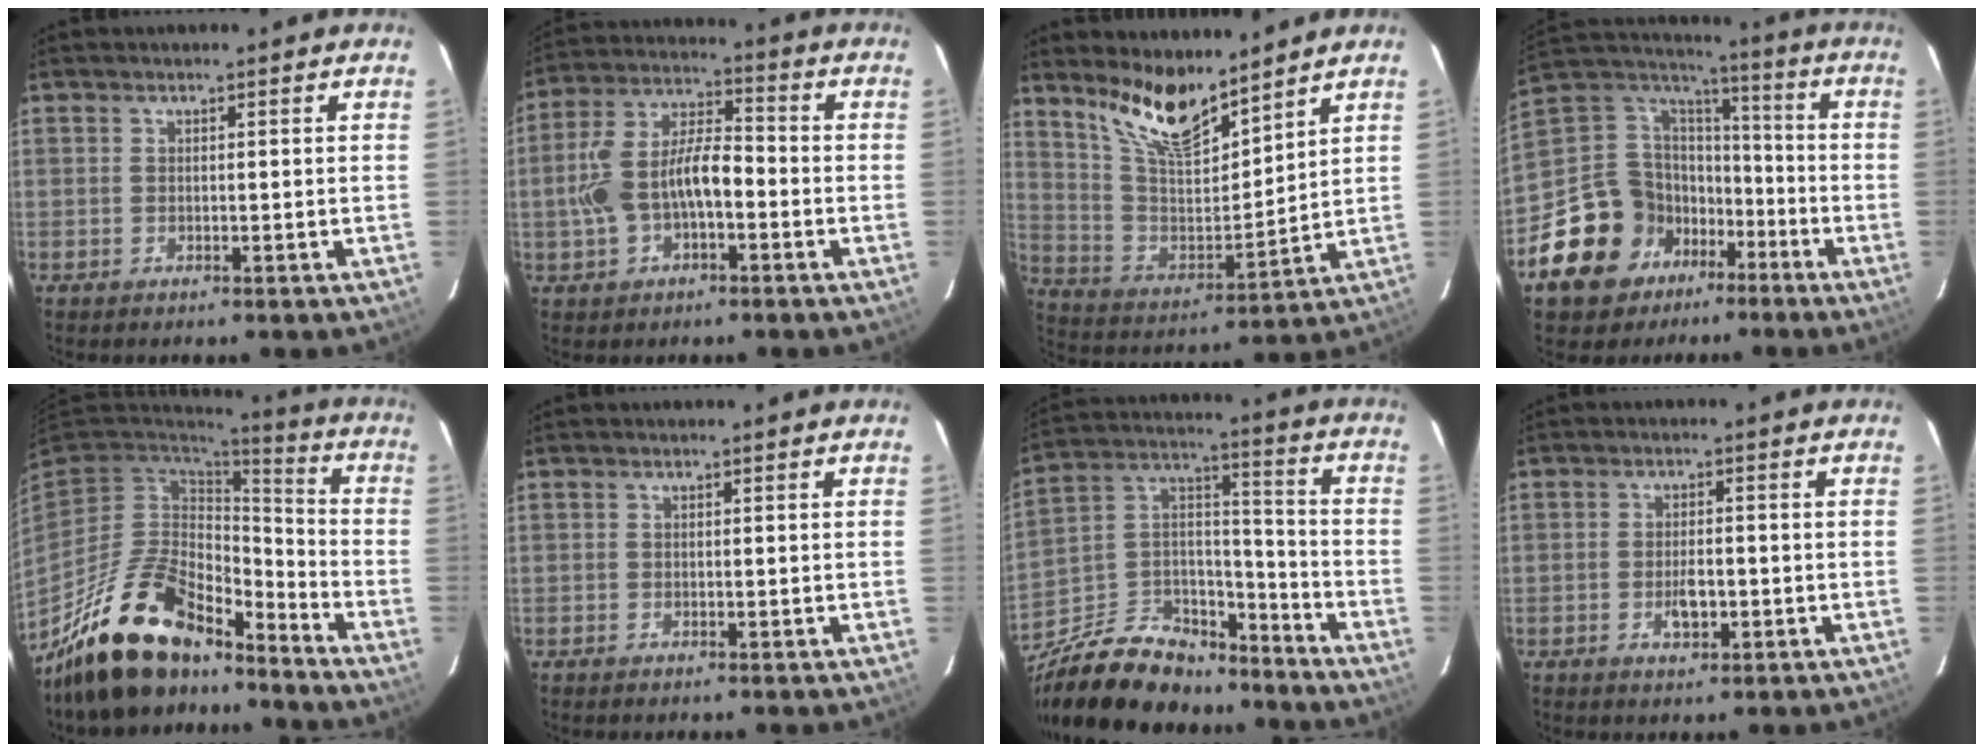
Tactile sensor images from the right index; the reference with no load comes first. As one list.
[{"total": 11.9, "force": [-2.8, 5.9, 9.9], "torque": [-0.207, 0.017, -0.046]}, {"total": 13.6, "force": [10.7, 3.7, 7.4], "torque": [-0.146, -0.011, 0.210]}, {"total": 17.1, "force": [-9.0, 13.4, 5.6], "torque": [-0.151, 0.049, -0.146]}, {"total": 19.9, "force": [-15.2, 8.1, 9.9], "torque": [-0.208, 0.003, -0.259]}, {"total": 0.0}, {"total": 23.5, "force": [-17.3, 11.5, 10.8], "torque": [-0.246, 0.046, -0.274]}, {"total": 3.8, "force": [-1.3, 1.7, 3.2], "torque": [-0.060, -0.001, -0.019]}]